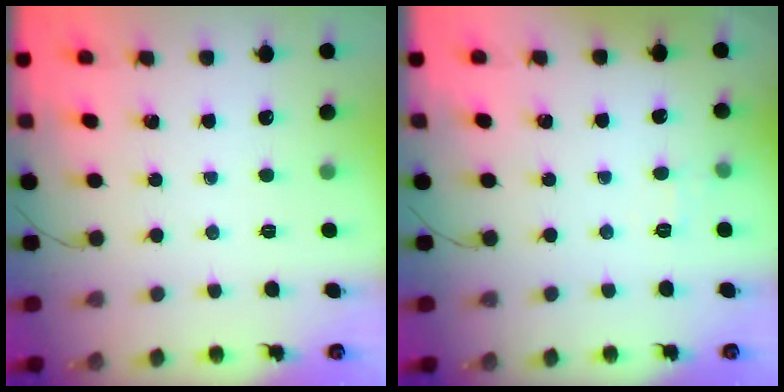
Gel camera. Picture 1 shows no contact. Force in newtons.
{"total": 5.2, "press": 5.0, "slide": 1.3}